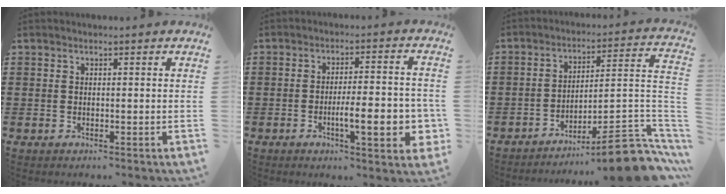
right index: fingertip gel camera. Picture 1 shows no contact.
{"total": 9.0, "force": [-2.4, 2.4, 8.4], "torque": [-0.117, -0.005, -0.038]}
{"total": 11.1, "force": [-8.5, 1.2, 6.9], "torque": [-0.089, 0.018, -0.159]}